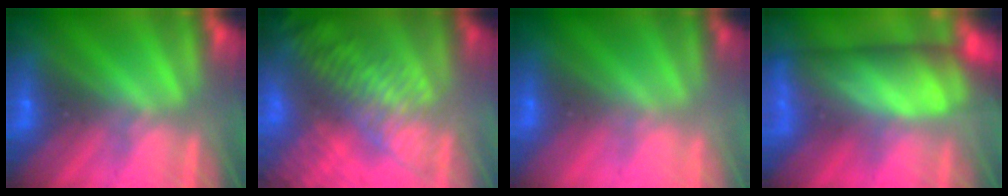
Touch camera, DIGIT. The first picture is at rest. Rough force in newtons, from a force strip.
{"total": 9.5}
{"total": 2.5}
{"total": 8.7}